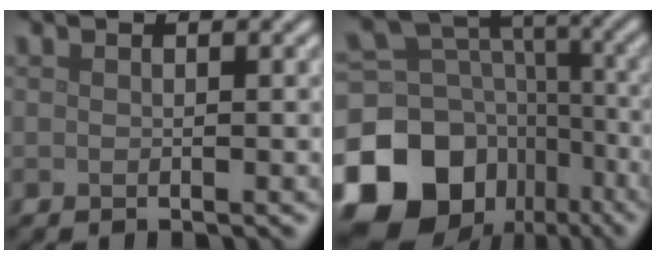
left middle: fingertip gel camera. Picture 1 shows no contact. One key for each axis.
{"total": 16.3, "fx": -8.1, "fy": 12.6, "fz": 6.4, "tx": -0.172, "ty": -0.009, "tz": -0.129}